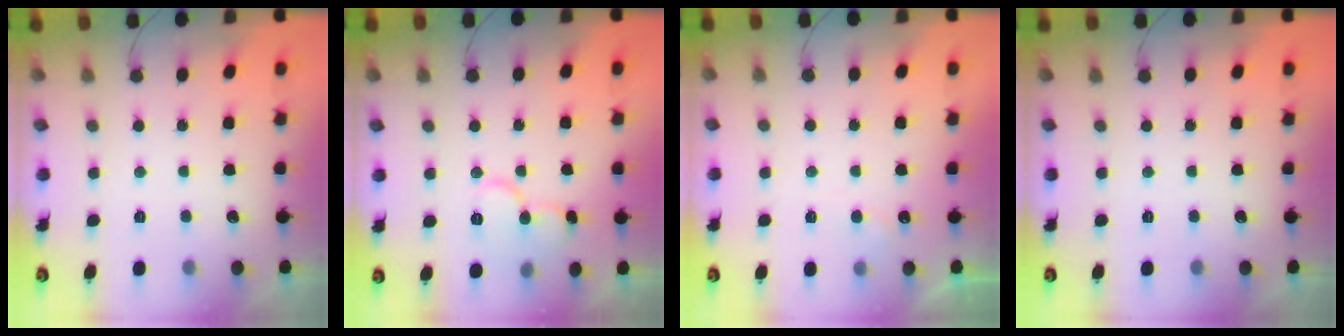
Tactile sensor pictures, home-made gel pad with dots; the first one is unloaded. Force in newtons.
{"total": 9.9, "press": 9.9, "slide": 0.8}
{"total": 3.7, "press": 3.7, "slide": 0.3}
{"total": 0.0}